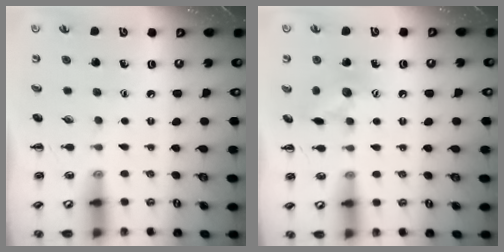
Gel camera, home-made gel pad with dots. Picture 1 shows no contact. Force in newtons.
{"total": 9.1, "press": 9.1, "slide": 0.7}